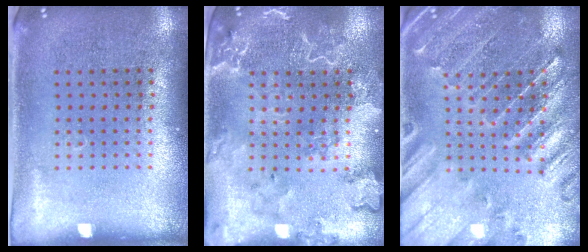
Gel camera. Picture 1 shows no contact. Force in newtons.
{"total": 2.6, "press": 2.4, "slide": 1.0}
{"total": 1.1, "press": 1.1, "slide": 0.3}